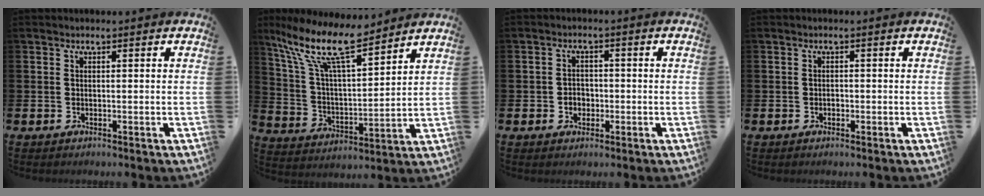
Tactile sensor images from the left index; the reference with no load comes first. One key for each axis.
{"total": 12.9, "fx": 10.2, "fy": 3.4, "fz": 7.1, "tx": -0.180, "ty": -0.047, "tz": 0.182}
{"total": 2.2, "fx": -0.5, "fy": 2.0, "fz": 0.8, "tx": -0.008, "ty": 0.002, "tz": -0.017}
{"total": 0.7, "fx": -0.3, "fy": 0.6, "fz": 0.3, "tx": -0.002, "ty": 0.002, "tz": -0.007}